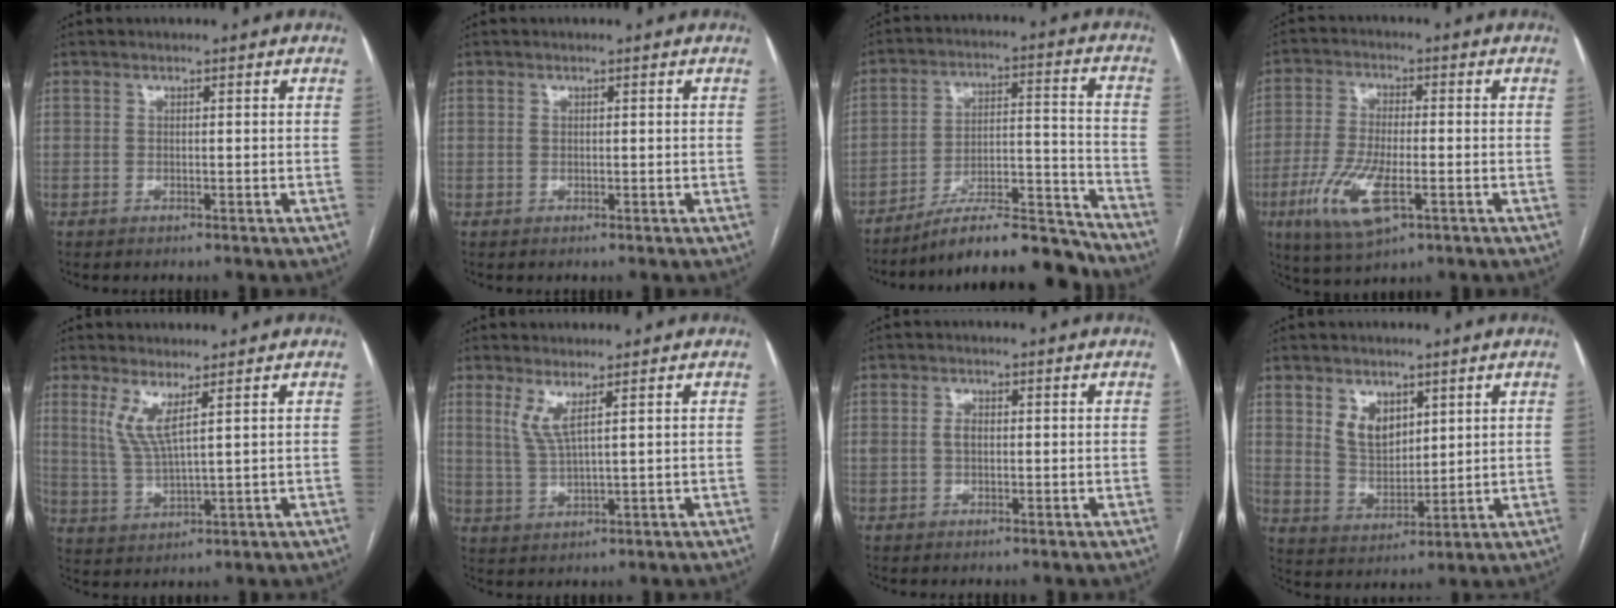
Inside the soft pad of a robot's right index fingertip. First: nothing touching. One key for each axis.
{"total": 0.6, "fx": 0.2, "fy": 0.5, "fz": 0.3, "tx": -0.006, "ty": 0.003, "tz": 0.004}
{"total": 16.0, "fx": -14.7, "fy": 1.8, "fz": 6.0, "tx": -0.083, "ty": 0.039, "tz": -0.240}
{"total": 10.6, "fx": -4.0, "fy": 3.4, "fz": 9.2, "tx": -0.194, "ty": -0.015, "tz": -0.069}
{"total": 5.4, "fx": 2.7, "fy": 0.3, "fz": 4.7, "tx": -0.103, "ty": -0.010, "tz": 0.062}
{"total": 4.0, "fx": 2.0, "fy": -0.1, "fz": 3.5, "tx": -0.078, "ty": -0.007, "tz": 0.047}
{"total": 2.0, "fx": 0.1, "fy": 1.3, "fz": 1.6, "tx": -0.033, "ty": 0.009, "tz": 0.003}
{"total": 6.5, "fx": 3.3, "fy": 4.0, "fz": 3.9, "tx": -0.076, "ty": 0.000, "tz": 0.073}